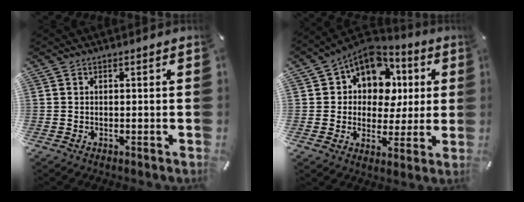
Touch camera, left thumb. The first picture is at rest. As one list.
[{"total": 12.1, "force": [5.4, 9.6, 5.0], "torque": [-0.094, -0.030, 0.107]}]